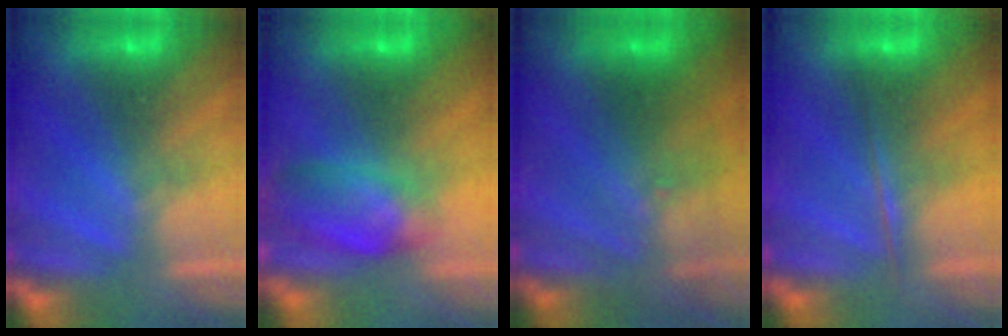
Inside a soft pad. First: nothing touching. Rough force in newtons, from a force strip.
{"total": 7.1}
{"total": 2.7}
{"total": 1.7}